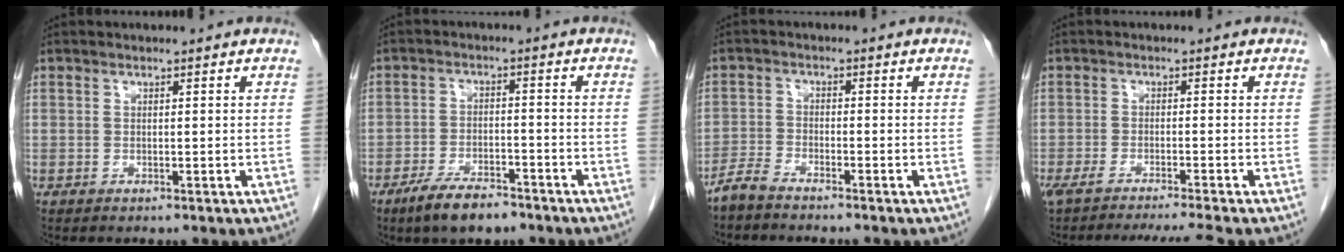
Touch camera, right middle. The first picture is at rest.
{"total": 6.6, "force": [-5.0, 2.0, 3.9], "torque": [-0.078, -0.007, -0.085]}
{"total": 3.1, "force": [-2.9, 0.4, 0.9], "torque": [-0.023, -0.006, -0.060]}
{"total": 9.5, "force": [-8.4, -1.4, 4.3], "torque": [-0.044, -0.019, -0.126]}